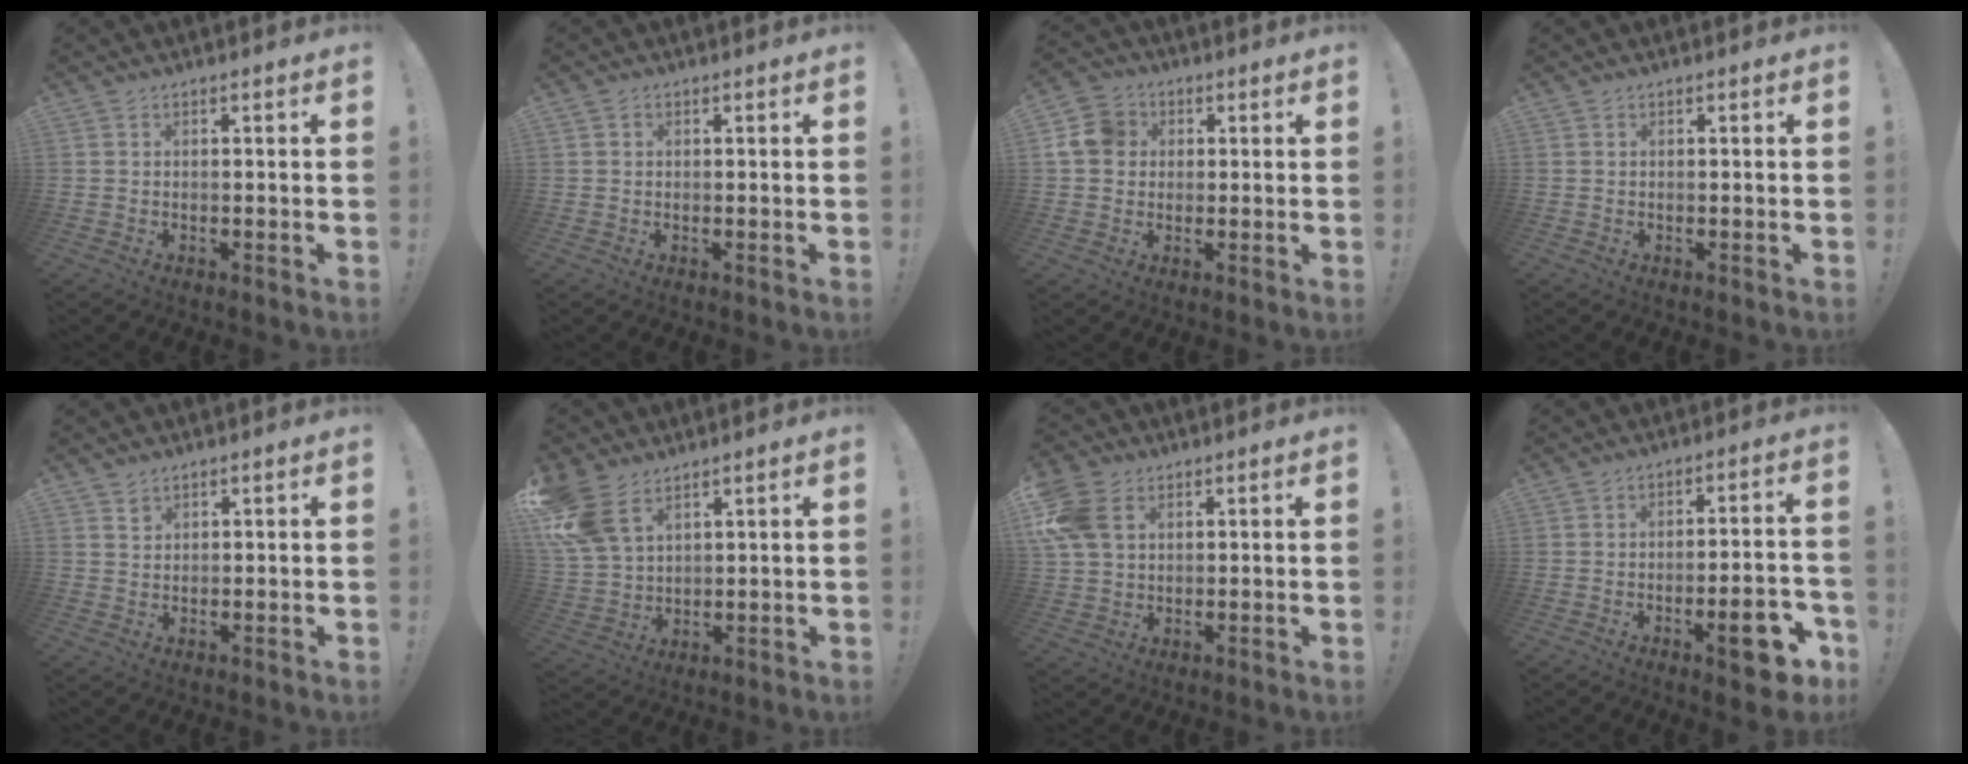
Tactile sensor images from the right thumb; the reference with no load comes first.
{"total": 0.8, "force": [0.3, 0.8, 0.1], "torque": [-0.002, 0.003, 0.006]}
{"total": 9.4, "force": [1.5, 8.2, 4.5], "torque": [-0.090, 0.014, 0.034]}
{"total": 0.0}
{"total": 1.8, "force": [1.5, 1.0, 0.3], "torque": [0.000, -0.010, 0.027]}
{"total": 12.0, "force": [7.2, 7.1, 6.6], "torque": [-0.143, -0.025, 0.145]}
{"total": 11.8, "force": [3.9, 8.6, 7.2], "torque": [-0.149, 0.000, 0.078]}
{"total": 11.5, "force": [-5.6, 3.1, 9.6], "torque": [-0.120, 0.023, -0.083]}